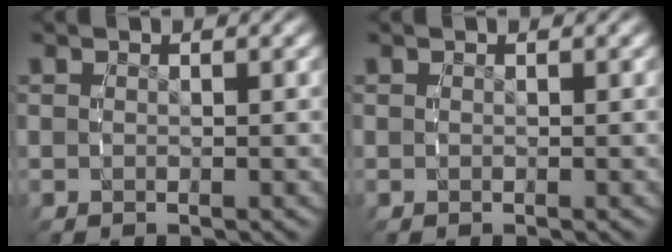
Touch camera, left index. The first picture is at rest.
{"total": 0.0}